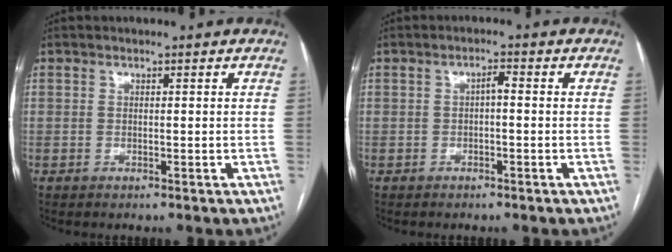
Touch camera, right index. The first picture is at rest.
{"total": 1.6, "force": [-0.2, 0.4, 1.5], "torque": [-0.026, 0.005, -0.004]}